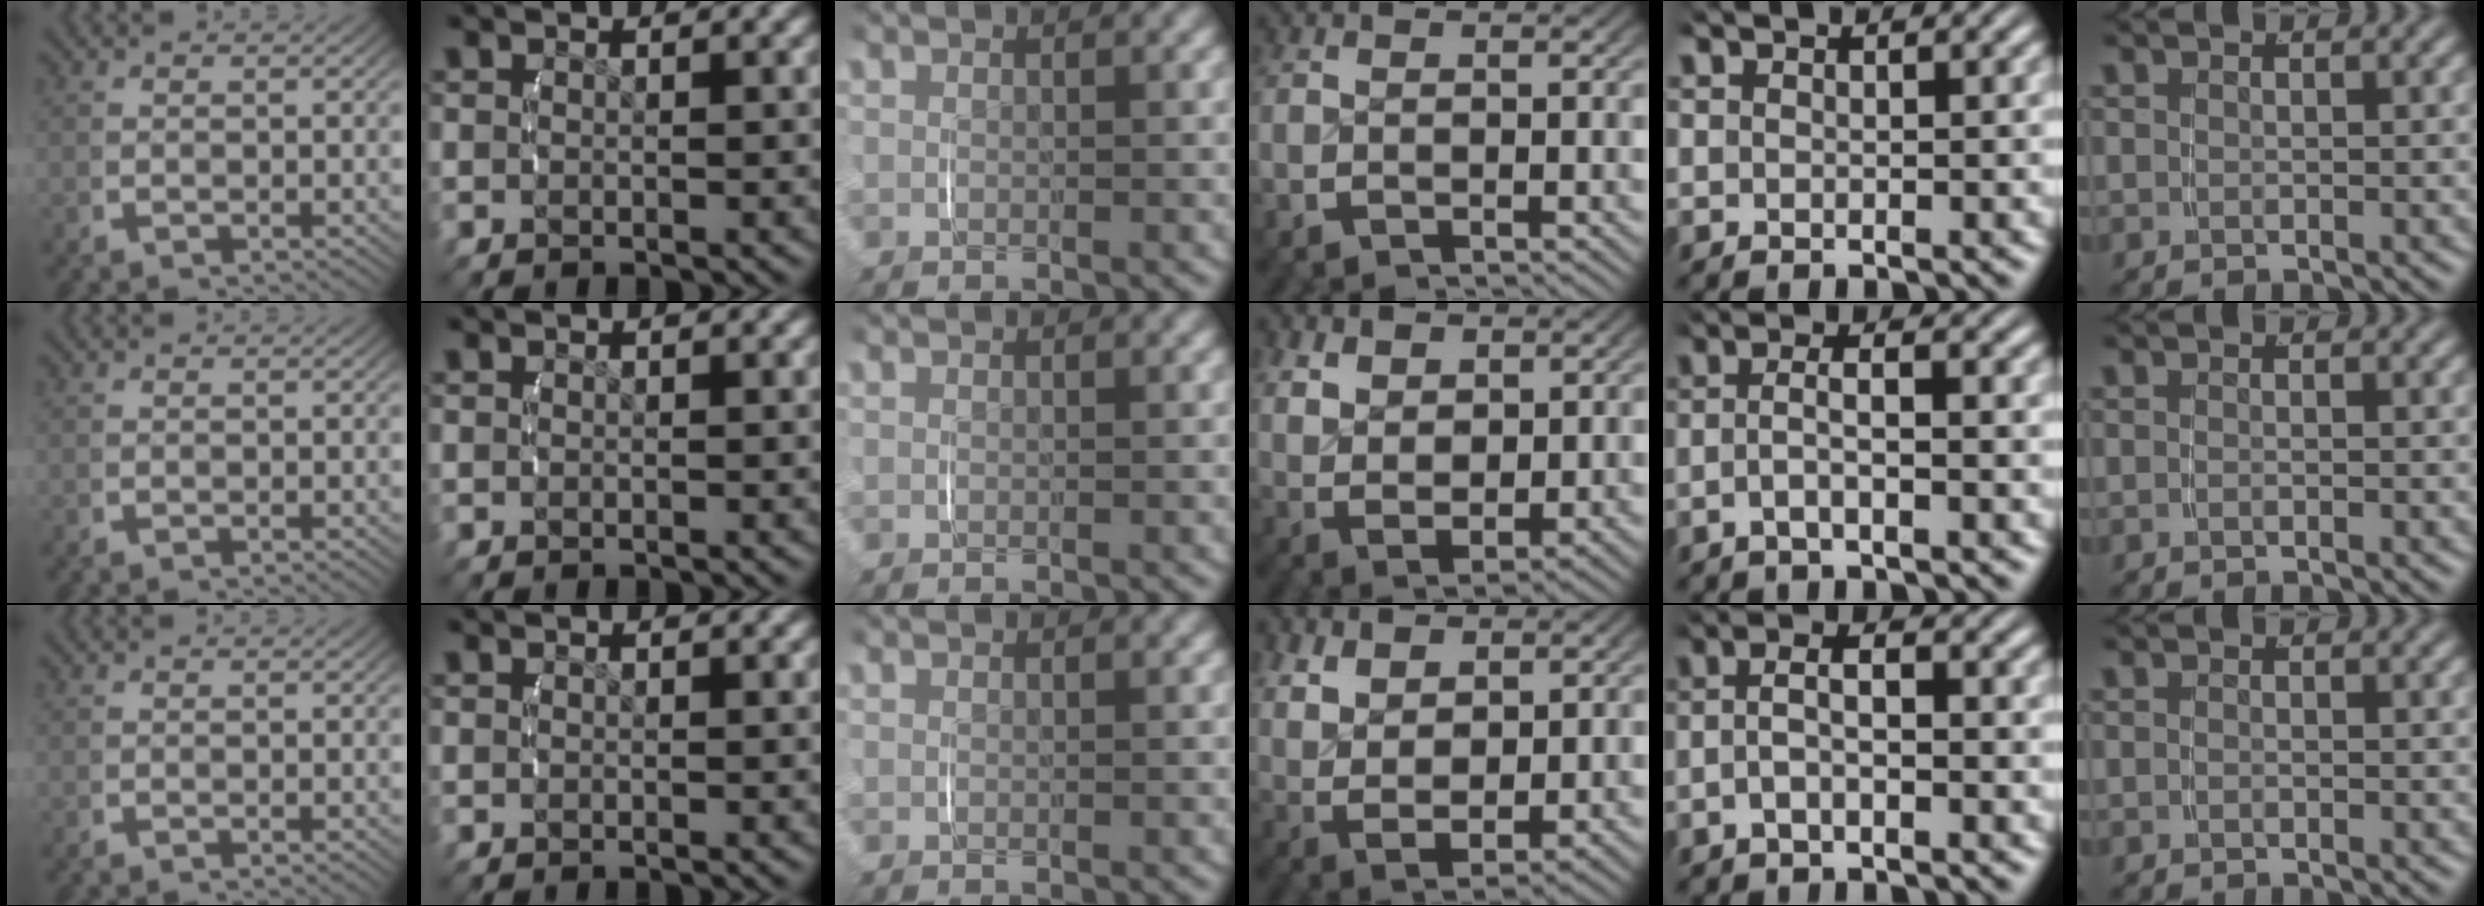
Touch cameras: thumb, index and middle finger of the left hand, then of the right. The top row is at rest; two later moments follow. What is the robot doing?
{"motion": "lift_and_place", "object": "scarf"}